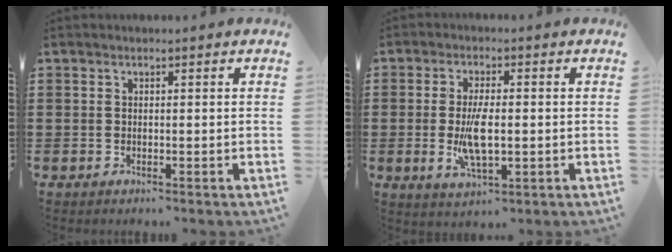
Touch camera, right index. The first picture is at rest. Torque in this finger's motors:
{"motor_torque": [1.65, 0.49, 0.71, 0.21]}